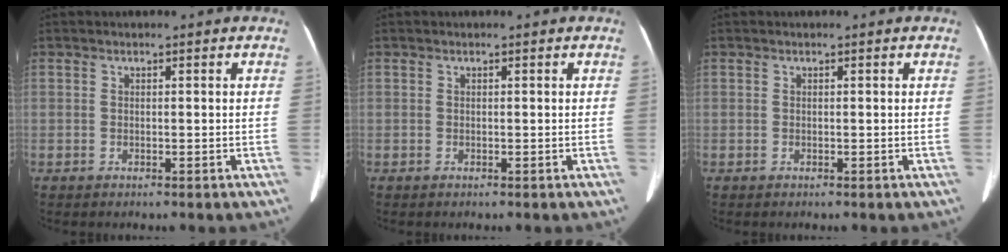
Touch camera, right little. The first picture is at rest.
{"total": 0.0}
{"total": 0.0}